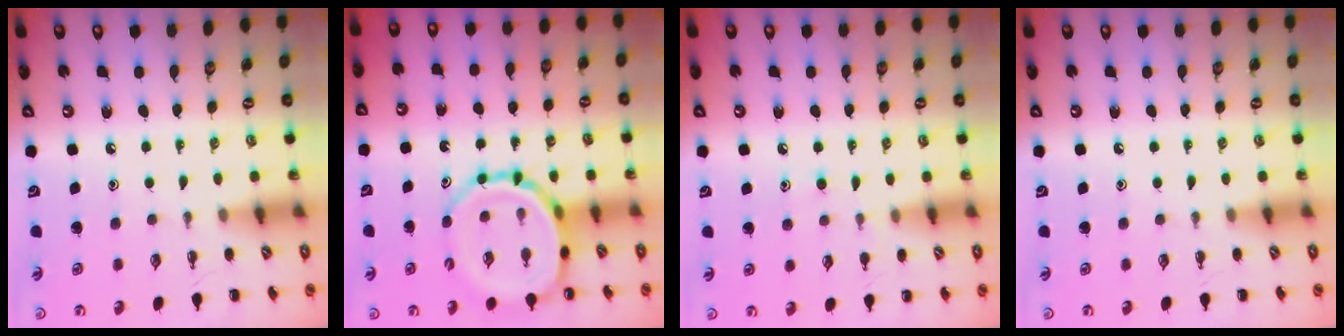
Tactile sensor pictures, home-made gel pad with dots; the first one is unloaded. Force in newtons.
{"total": 12.3, "press": 11.9, "slide": 3.2}
{"total": 6.0, "press": 5.6, "slide": 2.2}
{"total": 0.0}